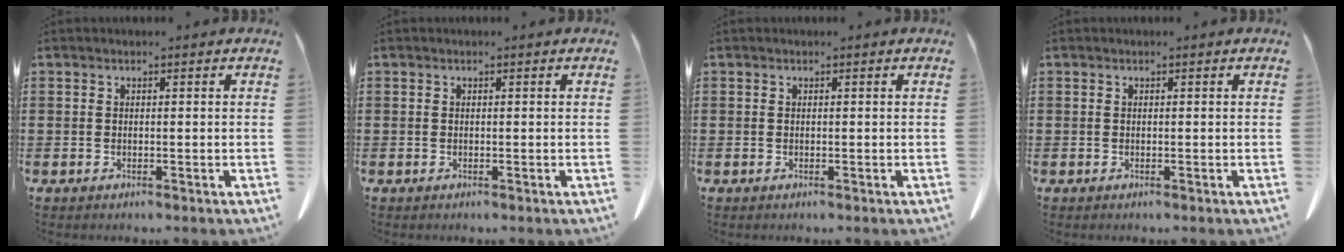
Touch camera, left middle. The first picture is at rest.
{"total": 0.0}
{"total": 0.0}
{"total": 0.0}